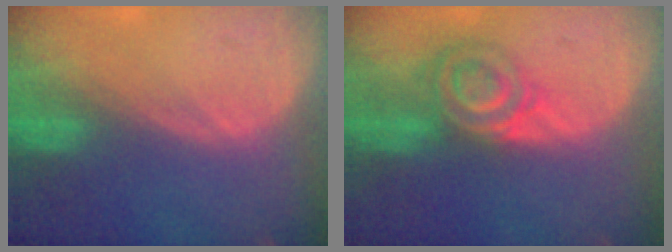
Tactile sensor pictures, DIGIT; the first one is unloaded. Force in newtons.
{"total": 7.1, "press": 6.0, "slide": 3.8}